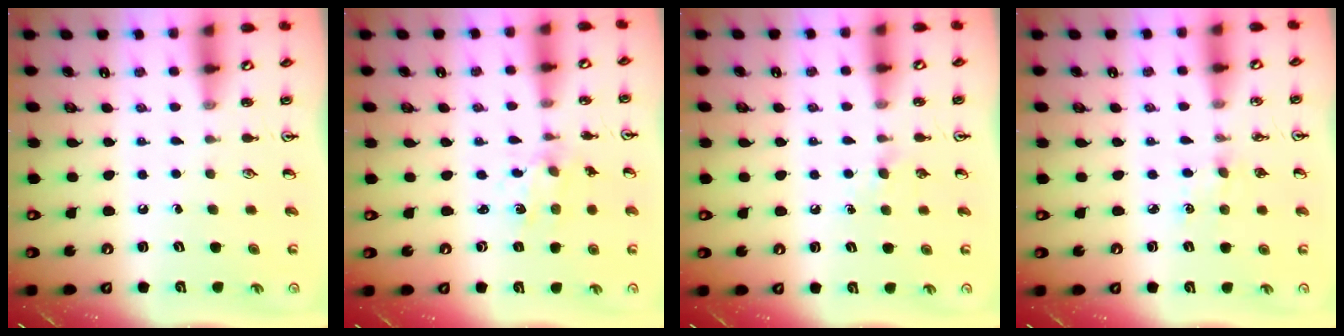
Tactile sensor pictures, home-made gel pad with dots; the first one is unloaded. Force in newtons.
{"total": 1.9, "press": 1.9, "slide": 0.2}
{"total": 4.0, "press": 4.0, "slide": 0.6}
{"total": 2.7, "press": 2.7, "slide": 0.4}